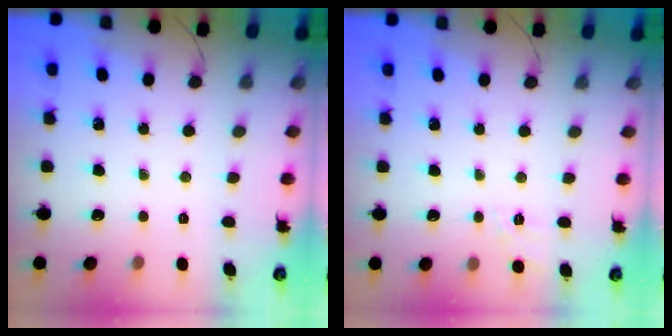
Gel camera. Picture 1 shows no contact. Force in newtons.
{"total": 9.3, "press": 9.1, "slide": 1.8}